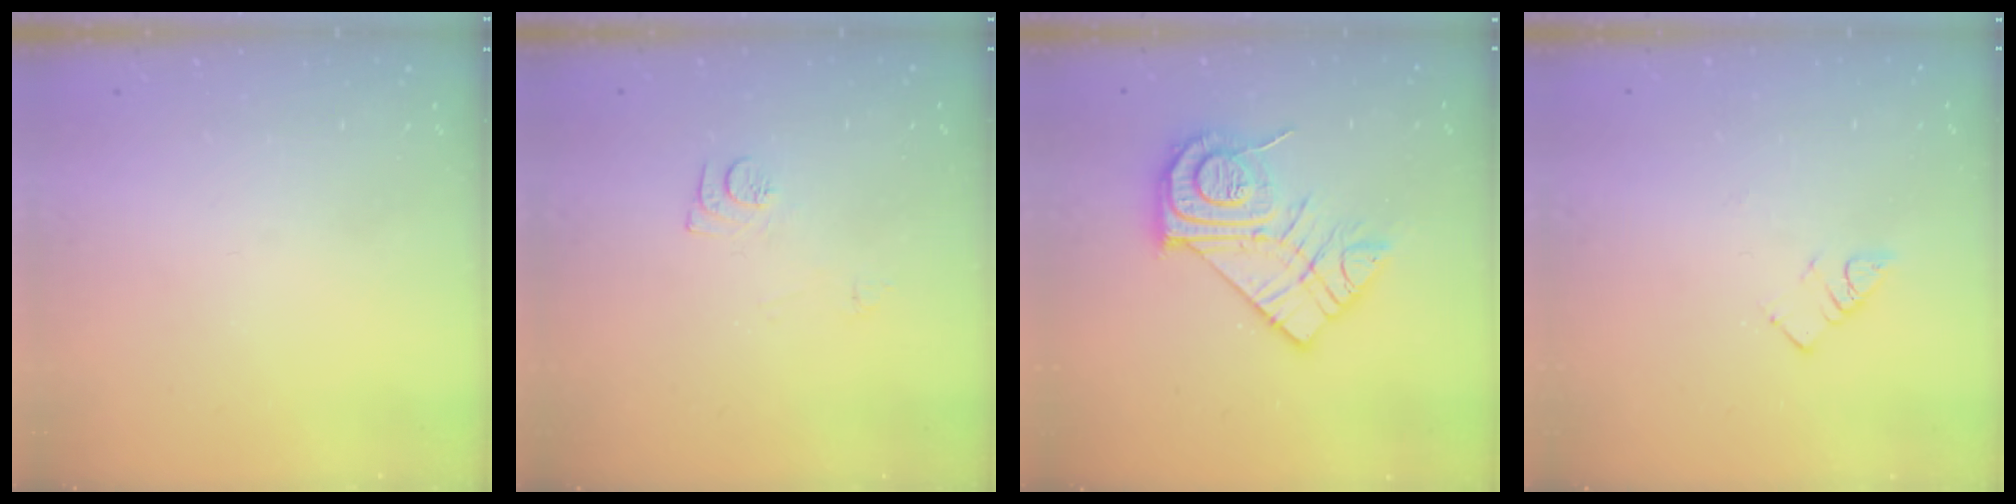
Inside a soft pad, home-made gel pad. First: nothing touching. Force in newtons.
{"total": 7.7, "press": 7.7, "slide": 0.8}
{"total": 16.5, "press": 16.5, "slide": 1.2}
{"total": 3.6, "press": 3.6, "slide": 0.4}